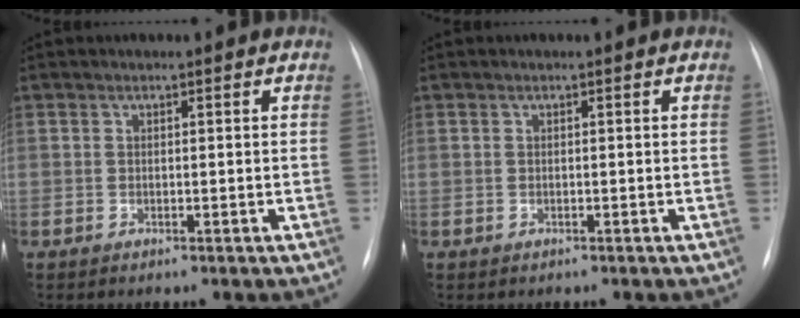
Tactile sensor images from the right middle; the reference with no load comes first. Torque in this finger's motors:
{"motor_torque": [0.16, -0.15, 0.03, 0.01]}